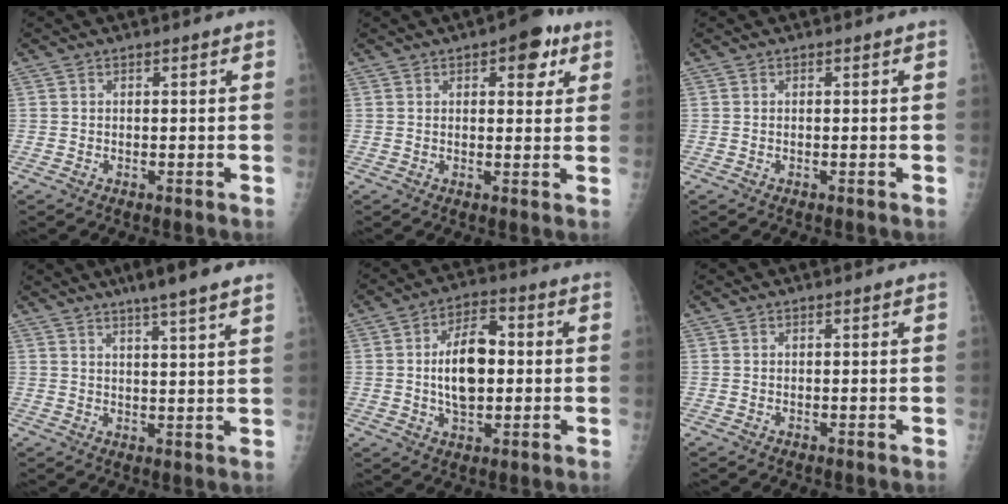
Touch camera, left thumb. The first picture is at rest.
{"total": 6.9, "force": [3.4, 3.2, 5.1], "torque": [-0.033, -0.006, 0.036]}
{"total": 0.0}
{"total": 10.0, "force": [7.3, 0.5, 6.7], "torque": [-0.093, -0.012, 0.097]}
{"total": 10.9, "force": [0.1, 6.1, 9.0], "torque": [-0.135, 0.011, 0.002]}
{"total": 0.0}